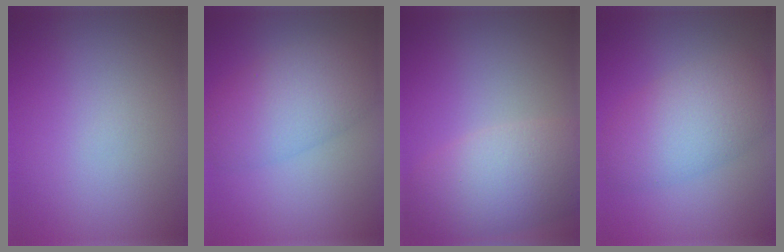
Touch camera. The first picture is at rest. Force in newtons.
{"total": 6.1, "press": 6.1, "slide": 0.2}
{"total": 6.8, "press": 6.7, "slide": 0.6}
{"total": 6.2, "press": 6.2, "slide": 0.3}